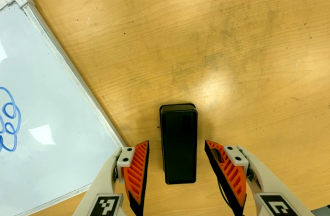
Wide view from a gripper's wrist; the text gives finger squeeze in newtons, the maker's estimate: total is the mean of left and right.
{"total": 0.0}